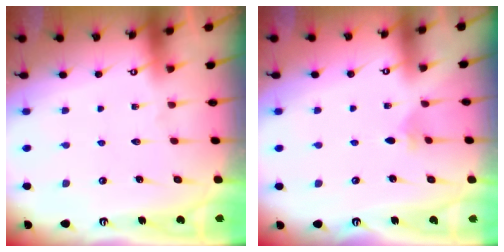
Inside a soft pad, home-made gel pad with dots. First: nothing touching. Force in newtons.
{"total": 2.4, "press": 2.4, "slide": 0.5}